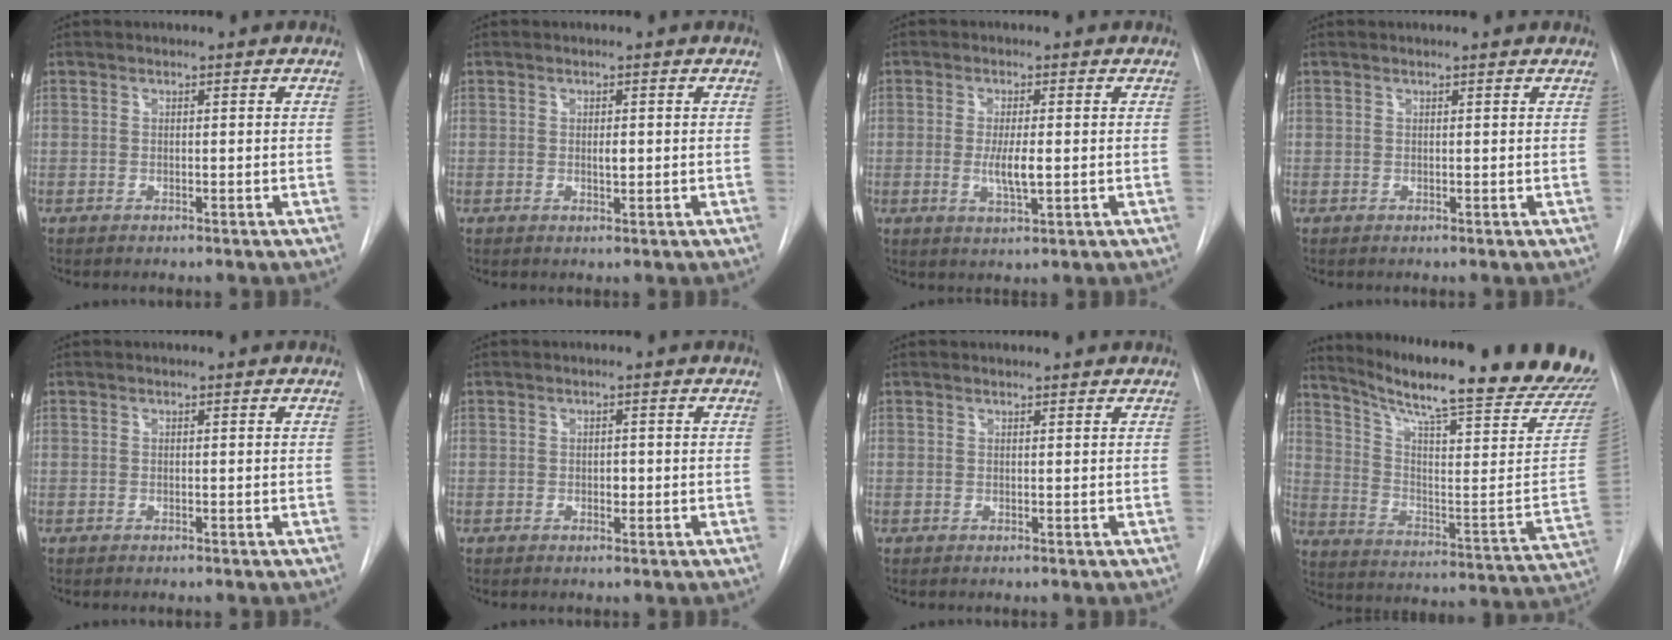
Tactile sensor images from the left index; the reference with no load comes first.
{"total": 1.0, "force": [0.1, 0.4, 0.9], "torque": [-0.015, -0.004, 0.003]}
{"total": 4.0, "force": [-0.2, 0.8, 3.9], "torque": [-0.075, -0.008, -0.002]}
{"total": 1.7, "force": [1.7, 0.0, 0.3], "torque": [-0.013, 0.006, 0.018]}
{"total": 0.0}
{"total": 0.9, "force": [-0.1, 0.6, 0.6], "torque": [-0.009, -0.001, -0.002]}
{"total": 2.2, "force": [2.2, 0.2, 0.3], "torque": [-0.010, 0.012, 0.029]}
{"total": 27.9, "force": [23.8, 1.4, 14.5], "torque": [-0.232, -0.091, 0.316]}